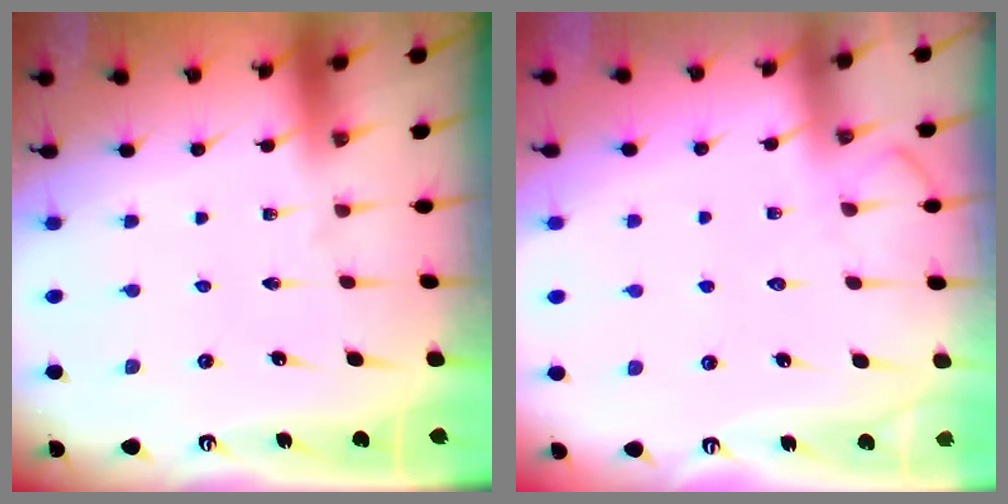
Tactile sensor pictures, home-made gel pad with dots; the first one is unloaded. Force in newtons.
{"total": 8.0, "press": 7.9, "slide": 1.0}